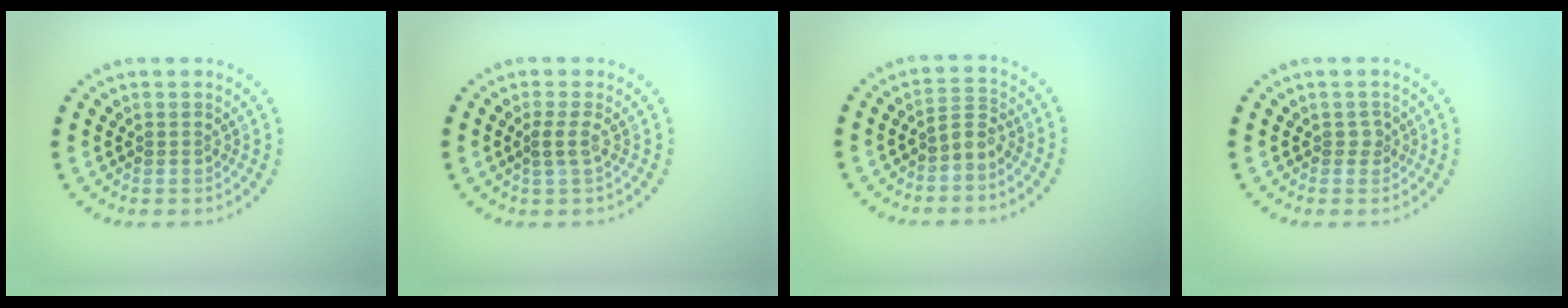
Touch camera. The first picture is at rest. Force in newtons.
{"total": 1.4, "press": 0.9, "slide": 1.0}
{"total": 1.7, "press": 1.3, "slide": 1.1}
{"total": 0.9, "press": 0.7, "slide": 0.7}